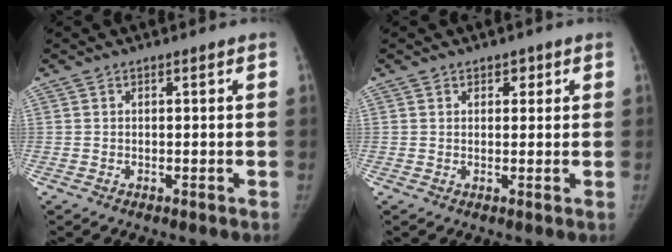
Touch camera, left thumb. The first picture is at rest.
{"total": 1.9, "force": [1.0, 1.4, 0.8], "torque": [0.007, -0.003, 0.010]}